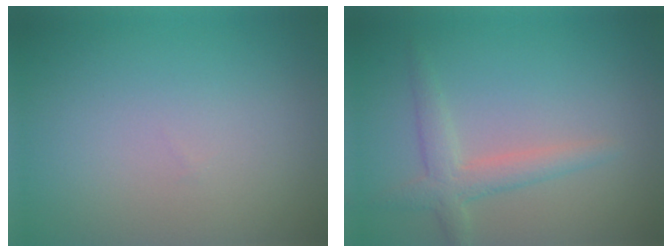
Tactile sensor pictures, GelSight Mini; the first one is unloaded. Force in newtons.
{"total": 2.7, "press": 2.7, "slide": 0.1}